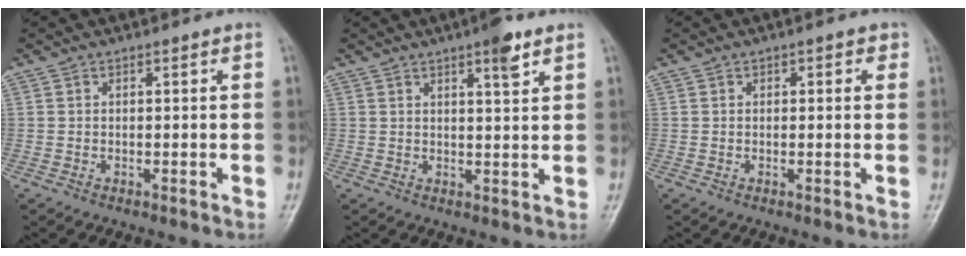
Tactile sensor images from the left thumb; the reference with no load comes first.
{"total": 4.7, "force": [2.9, 0.9, 3.6], "torque": [-0.047, -0.015, 0.039]}
{"total": 2.1, "force": [0.8, 1.3, 1.5], "torque": [-0.005, 0.002, 0.005]}